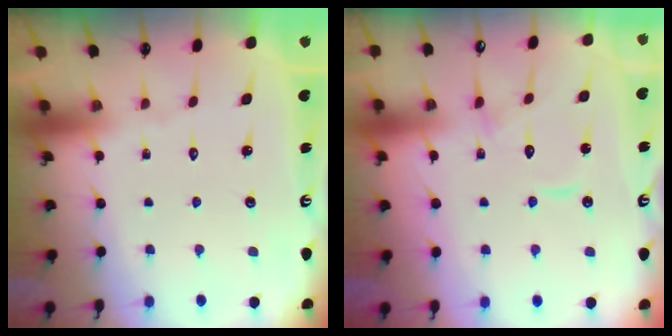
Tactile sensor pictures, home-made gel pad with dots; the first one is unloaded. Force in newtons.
{"total": 9.9, "press": 9.9, "slide": 0.2}